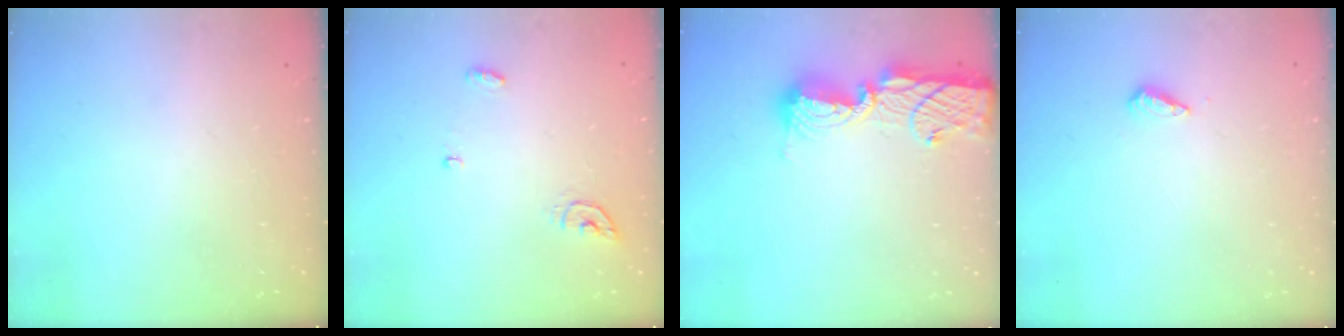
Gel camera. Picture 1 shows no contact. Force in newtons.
{"total": 4.8, "press": 4.8, "slide": 0.4}
{"total": 13.6, "press": 13.5, "slide": 1.0}
{"total": 4.2, "press": 4.1, "slide": 1.0}